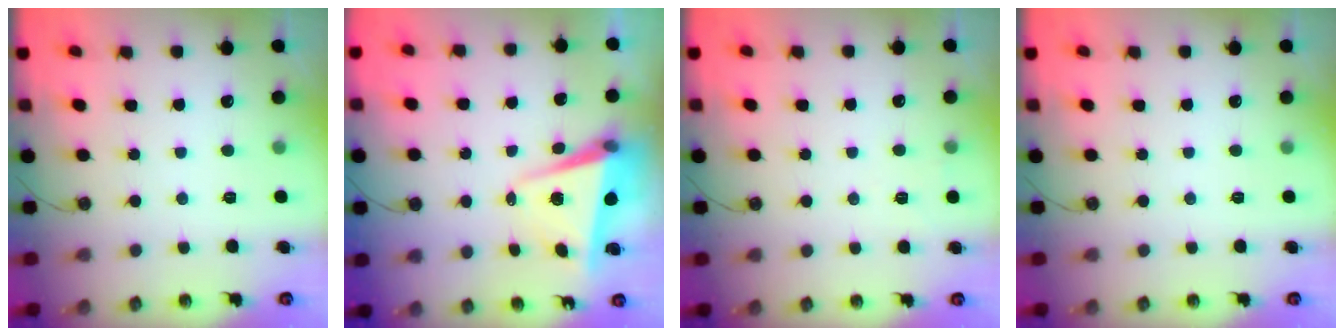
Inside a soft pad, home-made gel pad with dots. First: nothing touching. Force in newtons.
{"total": 5.6, "press": 5.4, "slide": 1.3}
{"total": 4.9, "press": 2.2, "slide": 4.4}
{"total": 0.0}